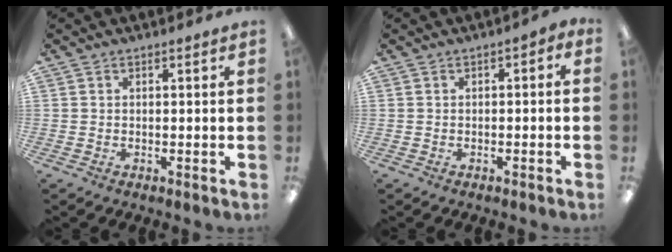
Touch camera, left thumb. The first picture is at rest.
{"total": 1.4, "force": [-1.1, 0.8, 0.6], "torque": [-0.010, 0.005, -0.022]}